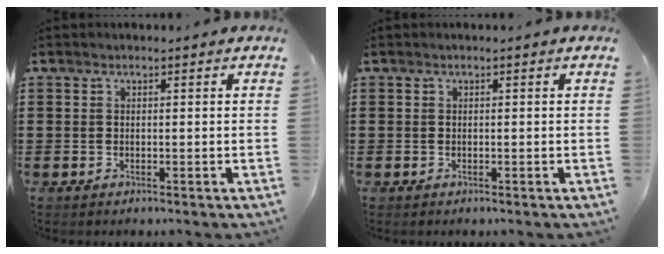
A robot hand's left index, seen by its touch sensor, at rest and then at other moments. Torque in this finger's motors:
{"motor_torque": [0.12, -0.08, 0.06, 0.06]}